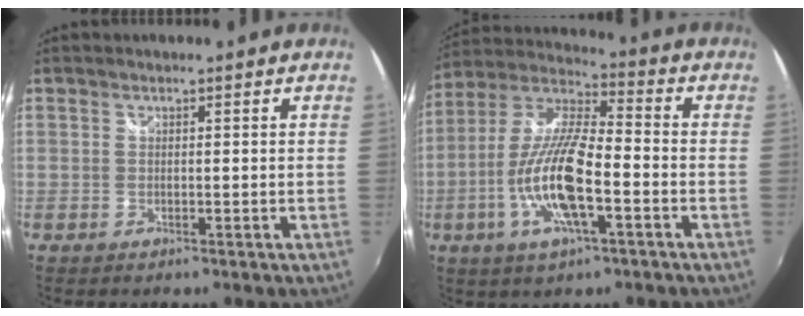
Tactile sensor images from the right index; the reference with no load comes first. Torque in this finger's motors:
{"motor_torque": [2.13, -0.01, 1.05, 0.17]}